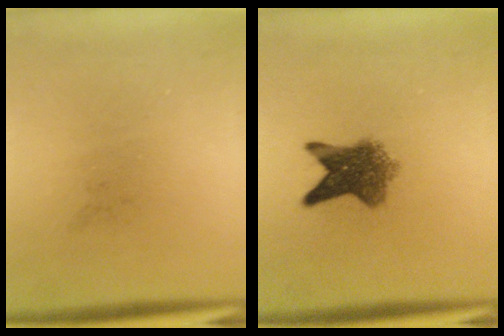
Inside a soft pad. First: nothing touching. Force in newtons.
{"total": 6.4}